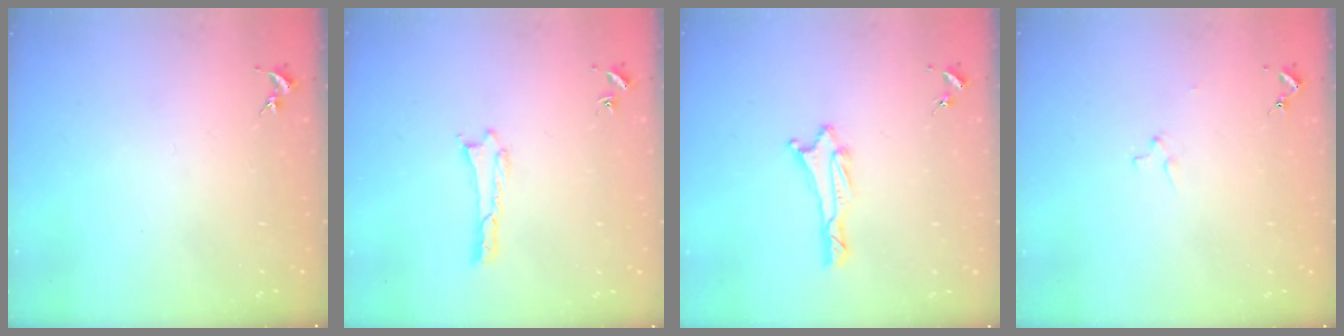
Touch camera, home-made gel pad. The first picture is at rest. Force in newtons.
{"total": 0.0}
{"total": 1.3, "press": 1.3, "slide": 0.1}
{"total": 1.1, "press": 1.1, "slide": 0.1}